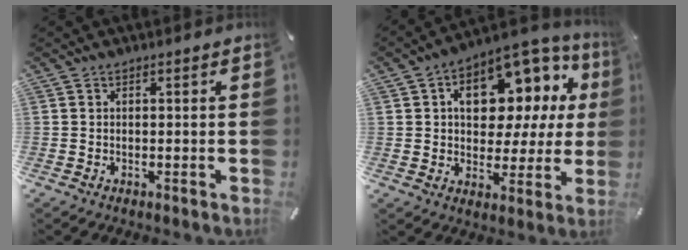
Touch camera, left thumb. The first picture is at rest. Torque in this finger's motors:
{"motor_torque": [2.10, 2.91, 2.02, -0.75, 0.18]}